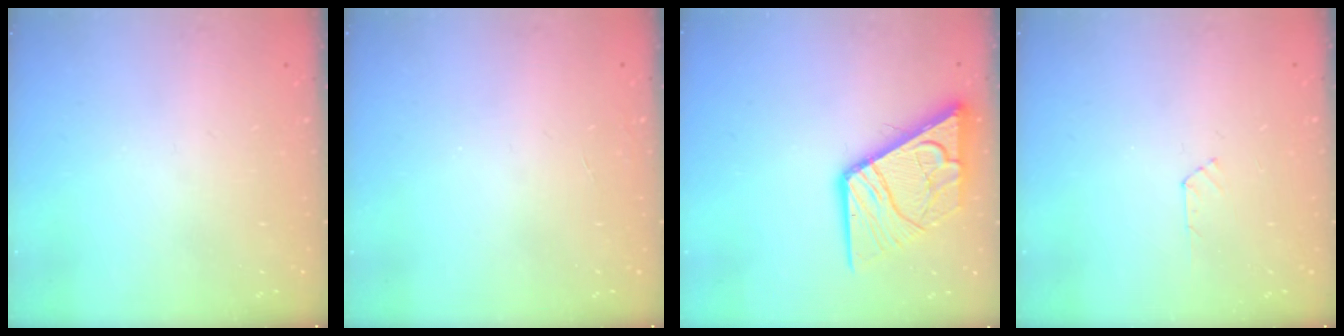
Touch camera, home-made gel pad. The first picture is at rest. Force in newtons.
{"total": 0.0}
{"total": 14.8, "press": 14.7, "slide": 1.7}
{"total": 3.3, "press": 3.2, "slide": 0.3}